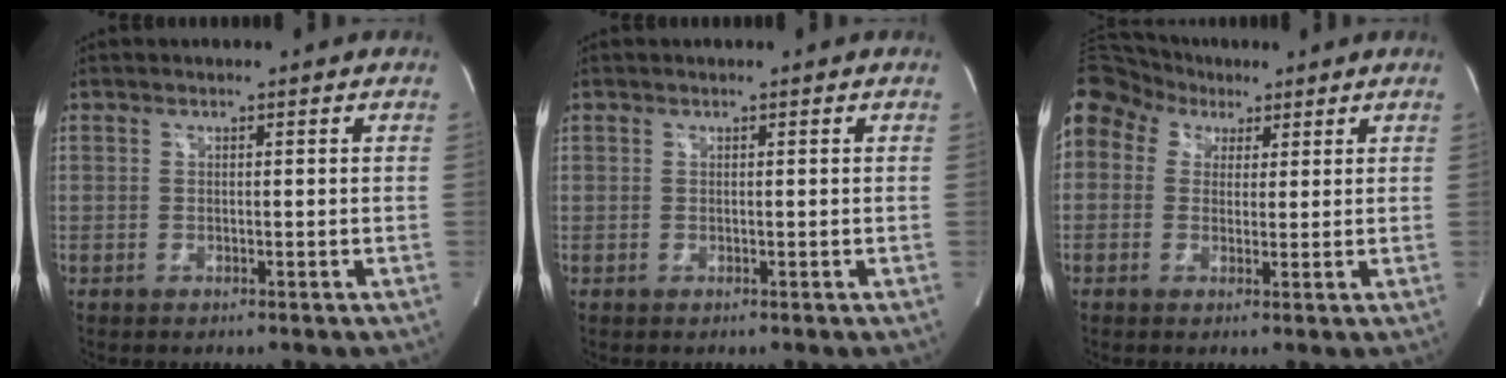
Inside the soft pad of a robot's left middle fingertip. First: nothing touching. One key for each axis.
{"total": 0.0}
{"total": 19.7, "fx": 9.4, "fy": 15.2, "fz": 8.2, "tx": -0.266, "ty": 0.113, "tz": 0.180}